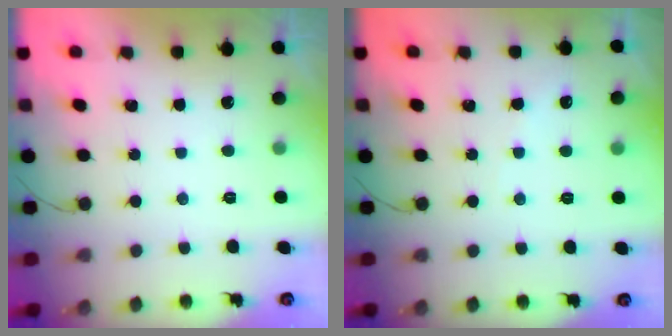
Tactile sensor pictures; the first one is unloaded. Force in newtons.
{"total": 2.0, "press": 2.0, "slide": 0.3}